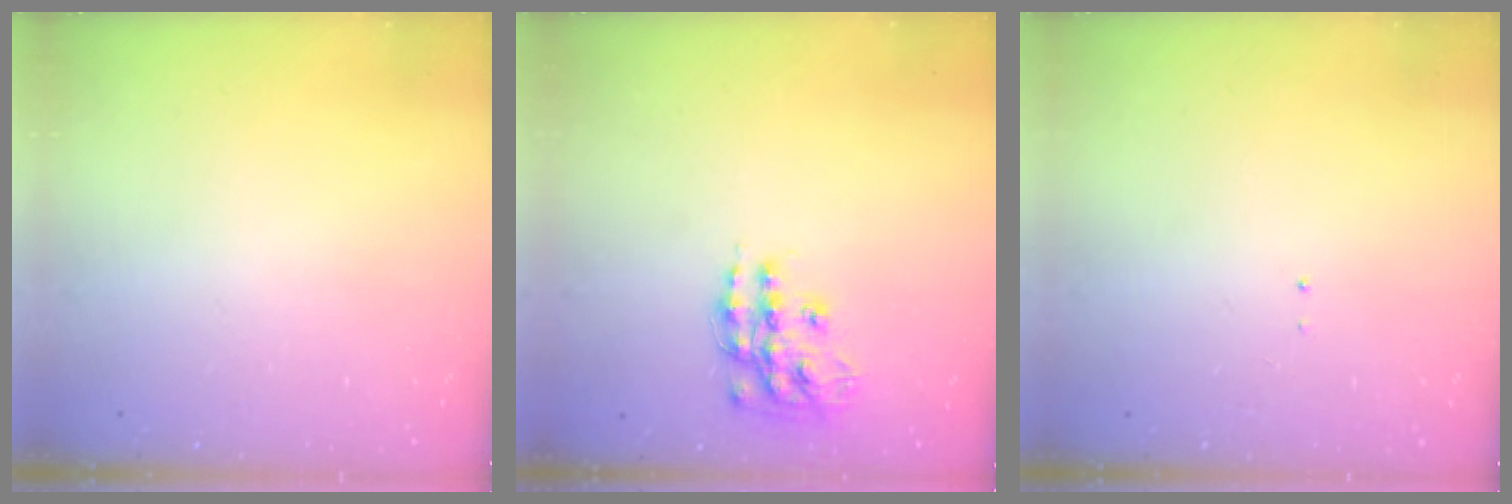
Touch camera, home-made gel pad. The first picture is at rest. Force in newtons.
{"total": 13.7, "press": 13.7, "slide": 0.9}
{"total": 0.7, "press": 0.7, "slide": 0.1}